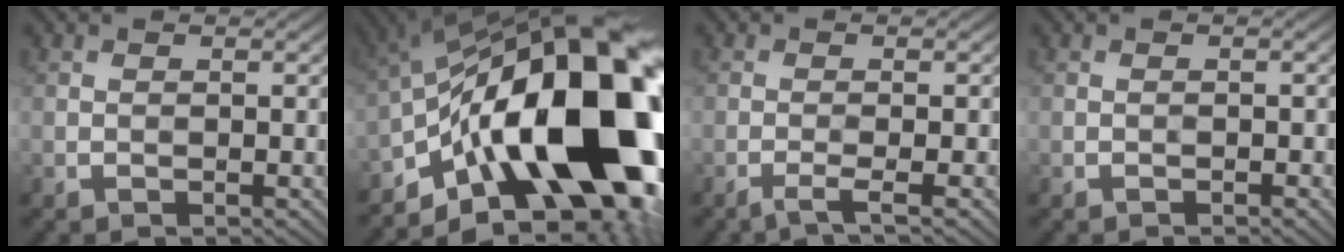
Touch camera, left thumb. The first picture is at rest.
{"total": 22.8, "force": [-5.3, 11.0, 19.3], "torque": [-0.327, -0.006, -0.082]}
{"total": 2.4, "force": [-1.4, 0.2, 1.9], "torque": [-0.027, 0.007, -0.037]}
{"total": 0.7, "force": [-0.5, 0.3, 0.4], "torque": [-0.004, 0.001, -0.007]}